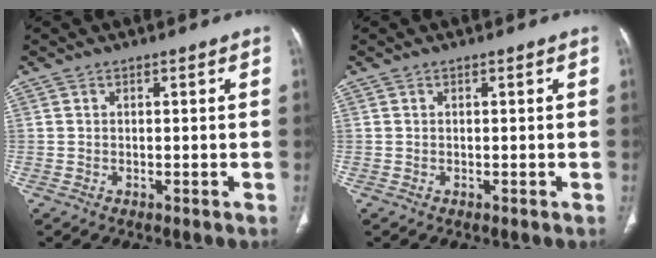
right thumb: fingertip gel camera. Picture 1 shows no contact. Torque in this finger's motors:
{"motor_torque": [0.01, 0.00, -0.02, 0.46, 0.01]}